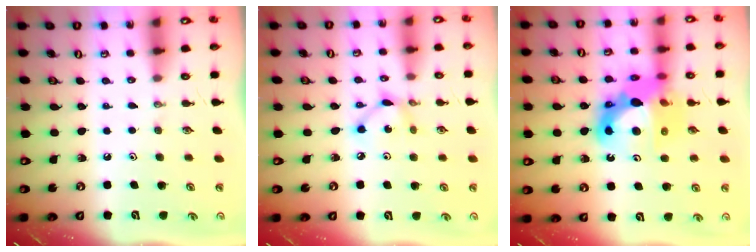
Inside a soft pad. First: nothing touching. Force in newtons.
{"total": 4.9, "press": 4.9, "slide": 0.2}
{"total": 17.1, "press": 16.9, "slide": 2.5}